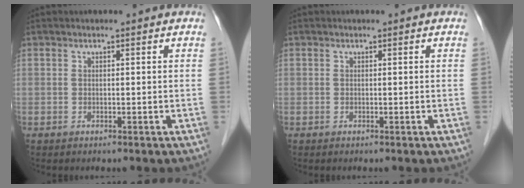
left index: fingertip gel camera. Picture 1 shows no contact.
{"total": 0.0}